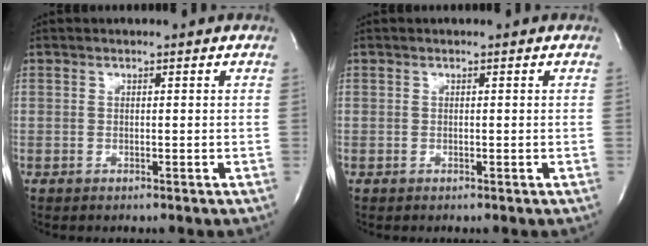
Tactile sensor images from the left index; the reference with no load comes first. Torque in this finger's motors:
{"motor_torque": [-0.22, 0.19, -0.05, -0.01]}